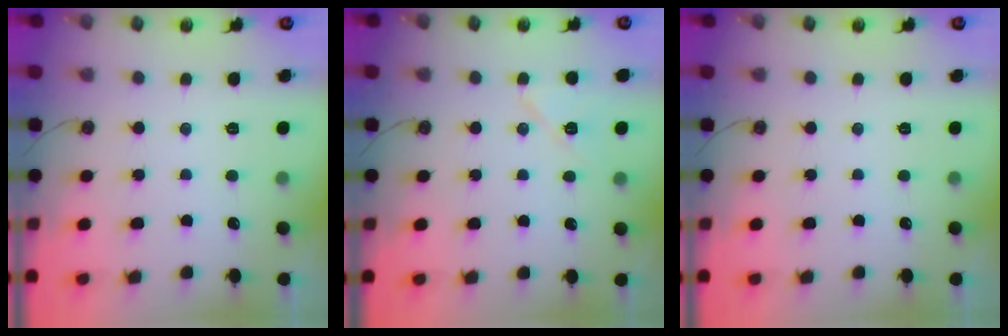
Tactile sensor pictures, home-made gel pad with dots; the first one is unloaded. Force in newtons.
{"total": 7.3, "press": 7.2, "slide": 1.2}
{"total": 0.0}